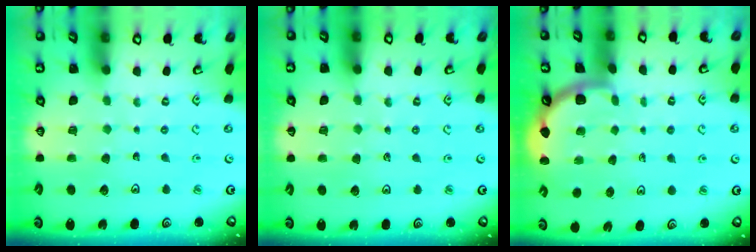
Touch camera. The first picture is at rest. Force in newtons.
{"total": 2.1, "press": 2.0, "slide": 0.5}
{"total": 1.9, "press": 1.9, "slide": 0.0}